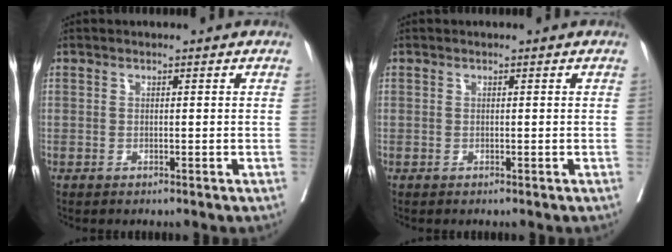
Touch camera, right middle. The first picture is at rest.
{"total": 0.0}